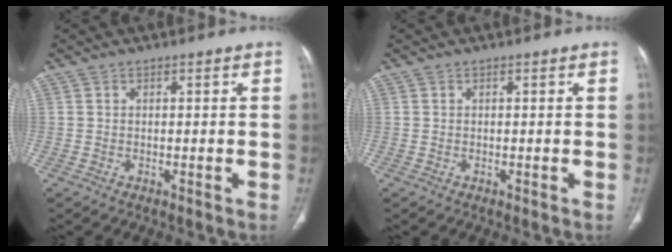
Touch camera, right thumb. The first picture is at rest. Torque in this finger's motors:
{"motor_torque": [-0.02, 0.02, -0.04, 0.00, 0.00]}